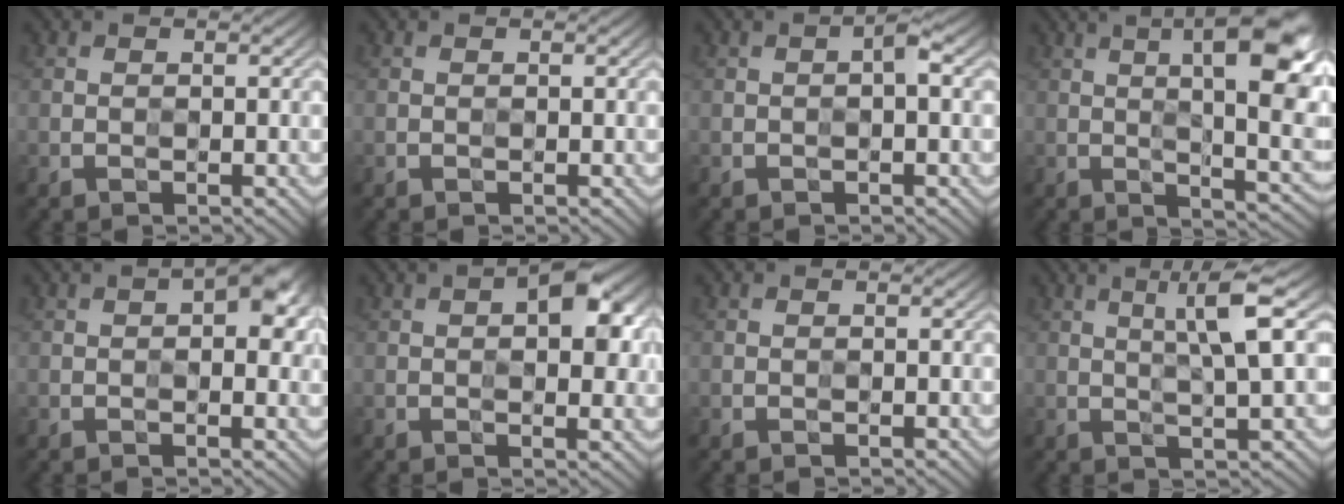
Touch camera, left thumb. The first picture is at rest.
{"total": 0.0}
{"total": 1.4, "force": [-0.1, 0.2, 1.3], "torque": [-0.023, 0.005, -0.004]}
{"total": 14.9, "force": [4.1, 4.5, 13.6], "torque": [-0.185, 0.019, 0.064]}
{"total": 5.4, "force": [1.1, 2.5, 4.7], "torque": [-0.058, 0.006, 0.013]}
{"total": 7.7, "force": [1.6, 3.5, 6.7], "torque": [-0.095, 0.009, 0.020]}
{"total": 0.0}
{"total": 6.5, "force": [2.0, 0.4, 6.2], "torque": [-0.118, 0.011, 0.041]}